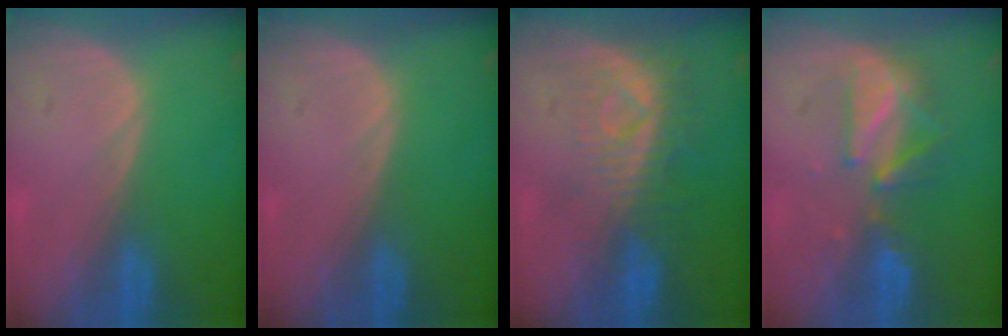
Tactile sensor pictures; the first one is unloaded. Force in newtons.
{"total": 0.0}
{"total": 8.3, "press": 7.5, "slide": 3.7}
{"total": 5.7, "press": 5.7, "slide": 0.6}